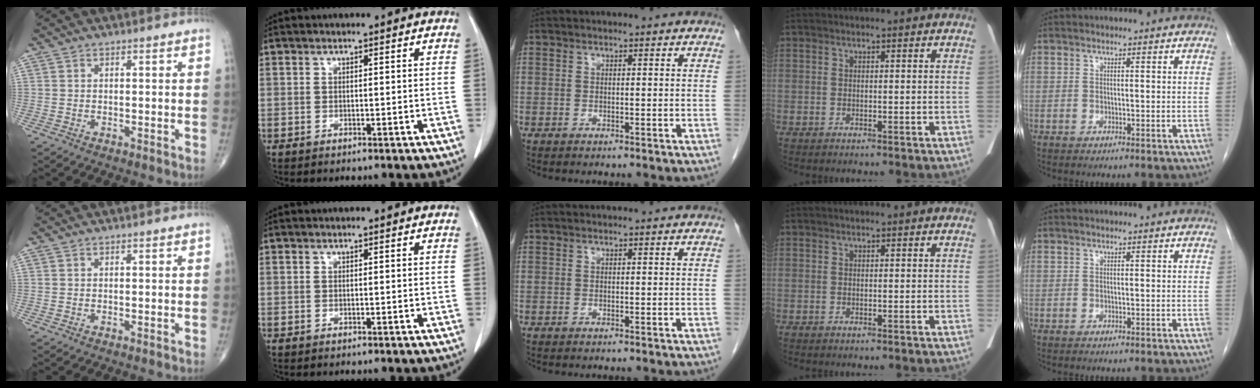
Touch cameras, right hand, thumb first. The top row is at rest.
{}